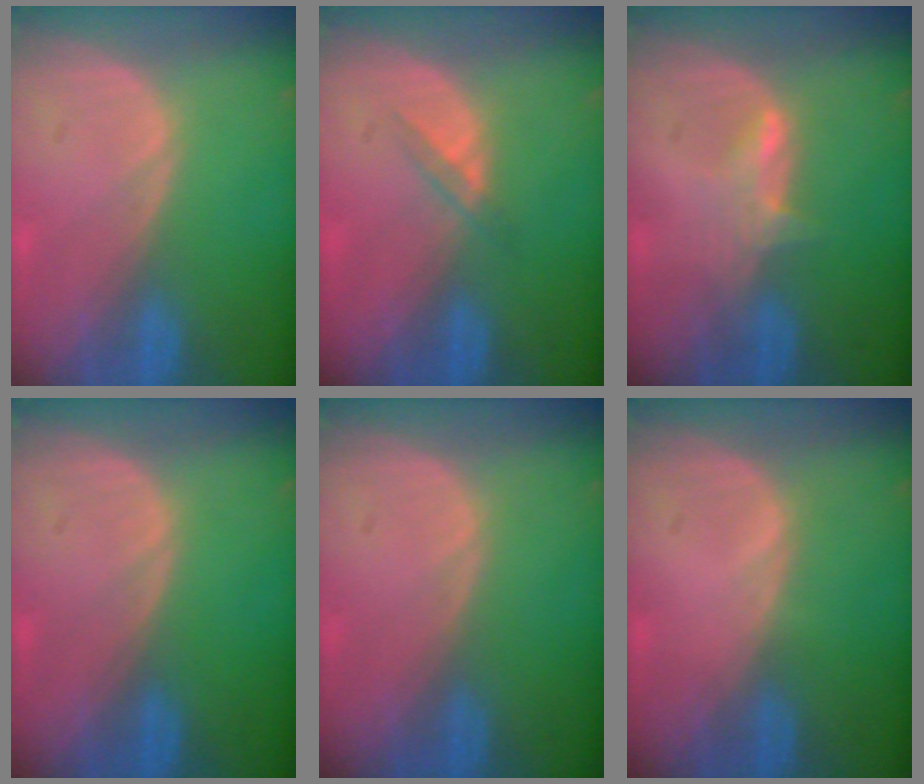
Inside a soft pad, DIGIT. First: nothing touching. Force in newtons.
{"total": 1.9, "press": 1.7, "slide": 1.0}
{"total": 2.9, "press": 2.9, "slide": 0.4}
{"total": 0.0}
{"total": 0.0}
{"total": 0.5, "press": 0.1, "slide": 0.5}